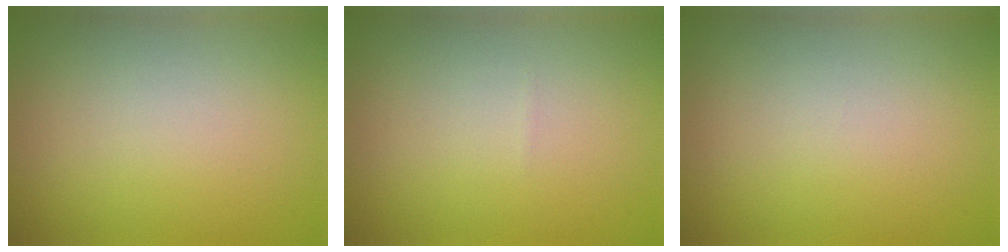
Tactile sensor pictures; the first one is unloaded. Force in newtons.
{"total": 0.0}
{"total": 0.0}